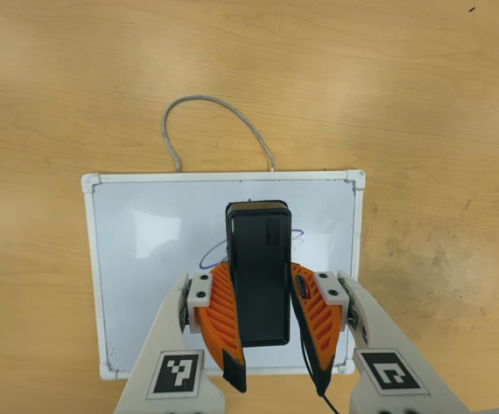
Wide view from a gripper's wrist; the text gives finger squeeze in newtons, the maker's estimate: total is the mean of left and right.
{"total": 7.2, "left": 6.5, "right": 7.9}